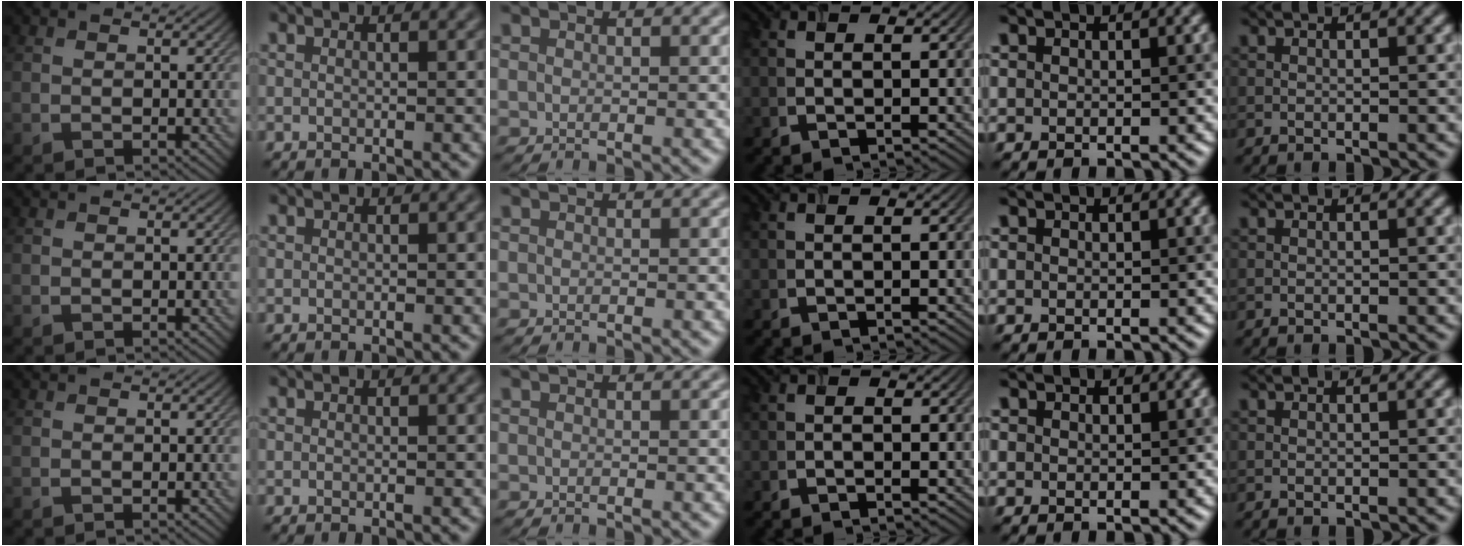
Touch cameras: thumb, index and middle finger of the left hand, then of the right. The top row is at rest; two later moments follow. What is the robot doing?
{"motion": "insert", "object": "airpods case & airpods"}